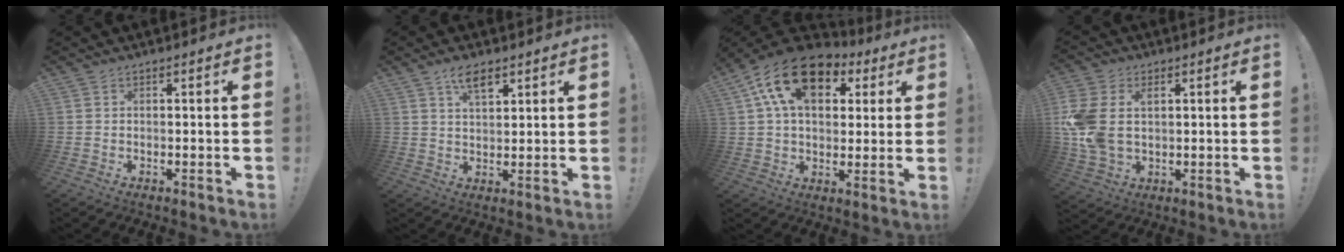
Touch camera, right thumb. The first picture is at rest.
{"total": 6.3, "force": [4.0, 2.8, 4.1], "torque": [-0.059, -0.018, 0.068]}
{"total": 17.9, "force": [7.7, 11.2, 11.6], "torque": [-0.200, -0.024, 0.139]}
{"total": 11.5, "force": [2.4, 8.2, 7.8], "torque": [-0.159, -0.014, 0.044]}